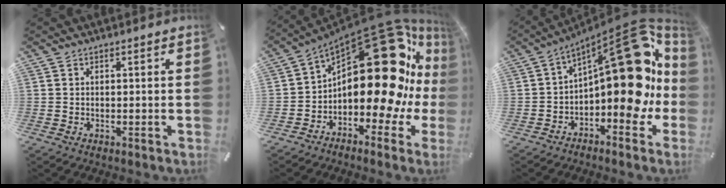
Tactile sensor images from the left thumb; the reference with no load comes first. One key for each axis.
{"total": 27.9, "fx": 7.6, "fy": 13.5, "fz": 23.2, "tx": -0.356, "ty": -0.080, "tz": 0.135}
{"total": 24.0, "fx": 4.3, "fy": 11.5, "fz": 20.6, "tx": -0.279, "ty": -0.040, "tz": 0.081}